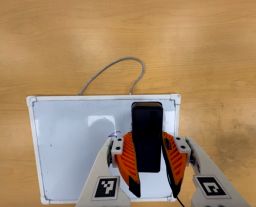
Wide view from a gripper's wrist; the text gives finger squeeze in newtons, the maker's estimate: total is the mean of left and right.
{"total": 9.5, "left": 6.6, "right": 12.4}